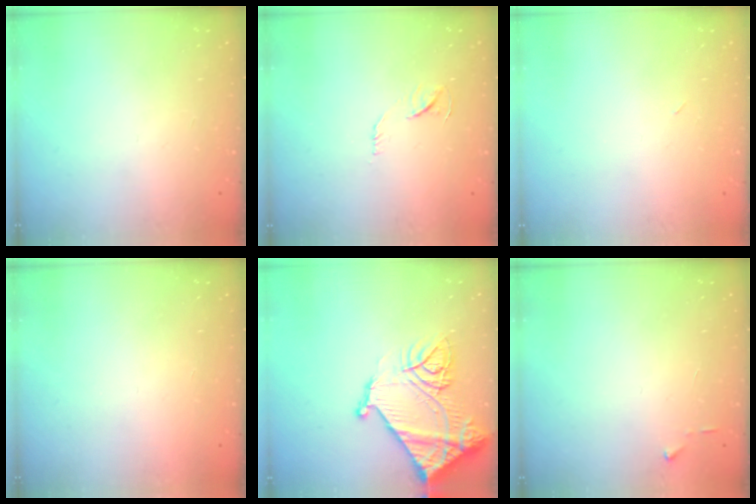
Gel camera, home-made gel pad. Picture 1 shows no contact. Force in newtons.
{"total": 6.1, "press": 6.1, "slide": 0.3}
{"total": 2.9, "press": 2.9, "slide": 0.7}
{"total": 1.5, "press": 1.5, "slide": 0.1}
{"total": 19.9, "press": 19.8, "slide": 2.1}
{"total": 3.0, "press": 2.9, "slide": 0.4}